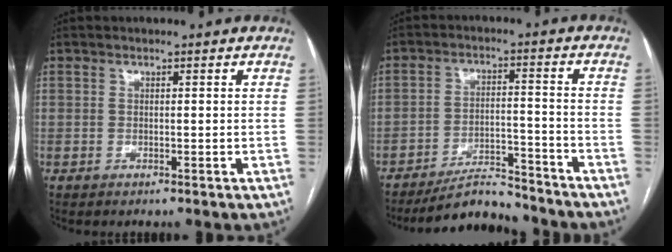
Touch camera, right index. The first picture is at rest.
{"total": 8.8, "force": [-8.5, 1.3, 2.0], "torque": [-0.030, 0.007, -0.143]}